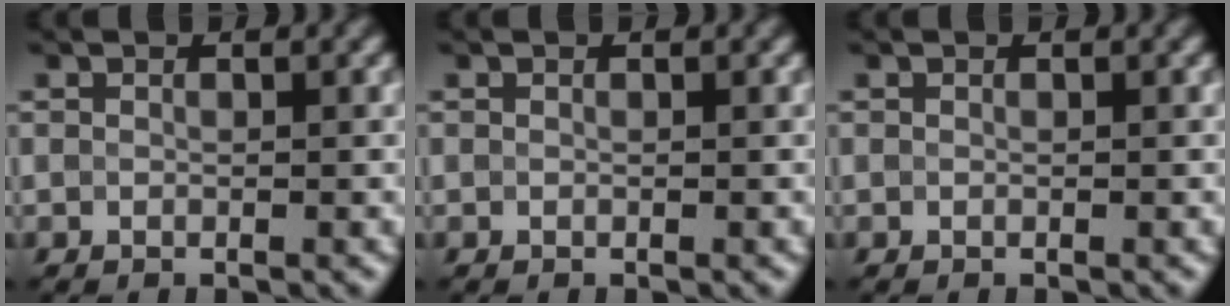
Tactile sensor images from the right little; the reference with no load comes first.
{"total": 0.0}
{"total": 0.0}